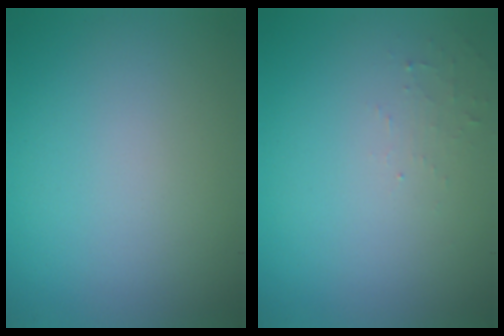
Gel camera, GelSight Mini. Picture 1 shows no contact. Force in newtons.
{"total": 1.1, "press": 1.1, "slide": 0.2}